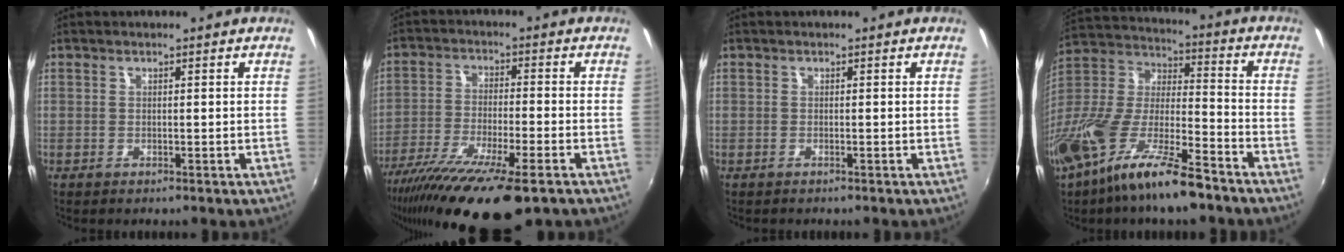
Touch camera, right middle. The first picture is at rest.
{"total": 18.5, "force": [-13.0, 3.3, 12.7], "torque": [-0.248, -0.061, -0.222]}
{"total": 0.0}
{"total": 22.0, "force": [-13.7, 6.4, 16.0], "torque": [-0.309, -0.023, -0.253]}